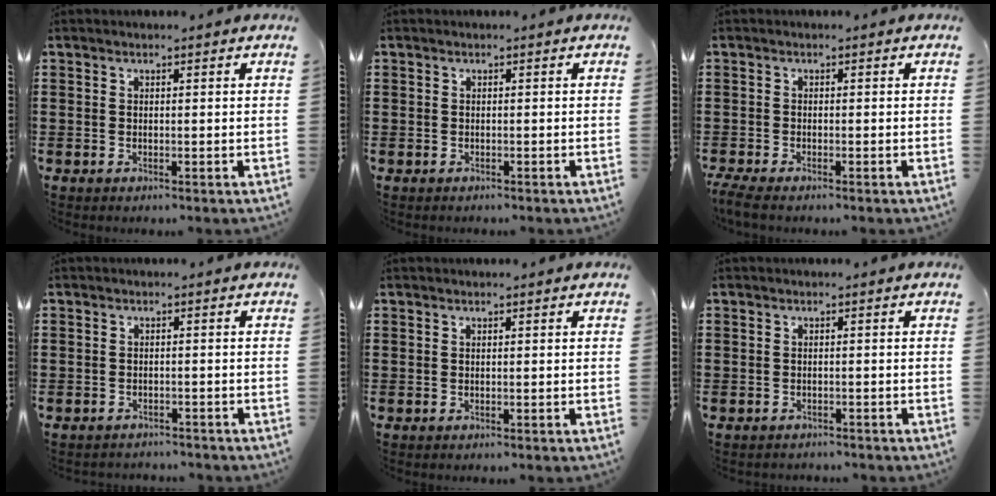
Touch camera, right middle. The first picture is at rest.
{"total": 0.6, "force": [-0.4, 0.4, -0.1], "torque": [0.002, 0.004, -0.010]}
{"total": 1.6, "force": [-1.4, 0.1, 0.8], "torque": [-0.021, -0.003, -0.029]}
{"total": 1.6, "force": [-1.6, 0.3, -0.3], "torque": [0.001, 0.003, -0.037]}
{"total": 0.0}
{"total": 1.1, "force": [-1.0, 0.4, -0.1], "torque": [0.000, 0.004, -0.023]}